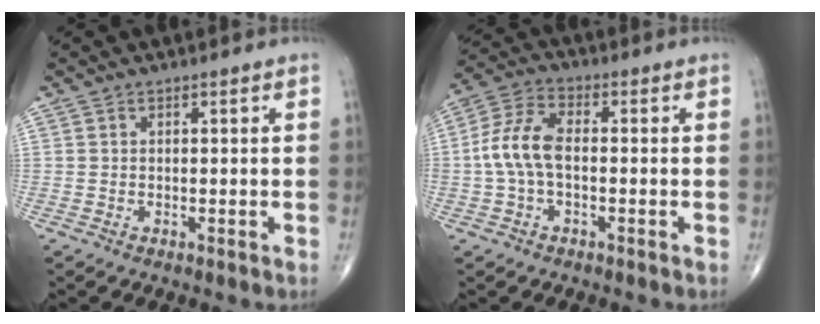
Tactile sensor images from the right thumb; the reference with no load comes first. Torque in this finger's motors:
{"motor_torque": [0.32, 0.20, 1.20, 0.05, 0.23]}